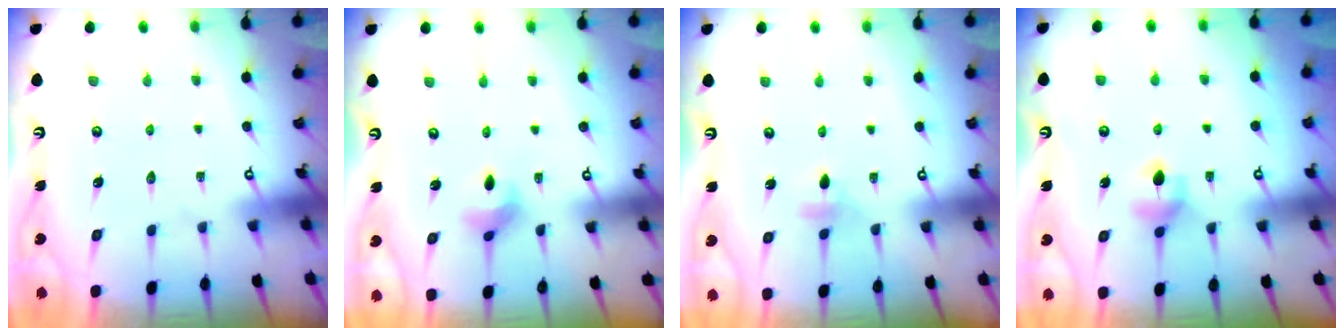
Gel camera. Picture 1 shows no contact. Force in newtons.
{"total": 3.4, "press": 3.3, "slide": 0.5}
{"total": 5.1, "press": 4.9, "slide": 1.1}
{"total": 5.4, "press": 5.4, "slide": 0.9}